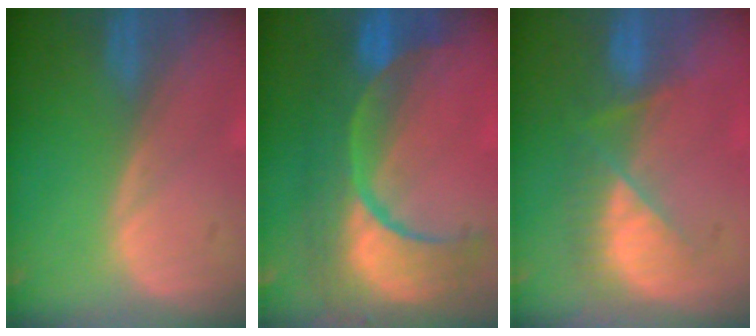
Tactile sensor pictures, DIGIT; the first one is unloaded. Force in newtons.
{"total": 12.4, "press": 12.3, "slide": 1.5}
{"total": 7.6, "press": 6.9, "slide": 3.1}